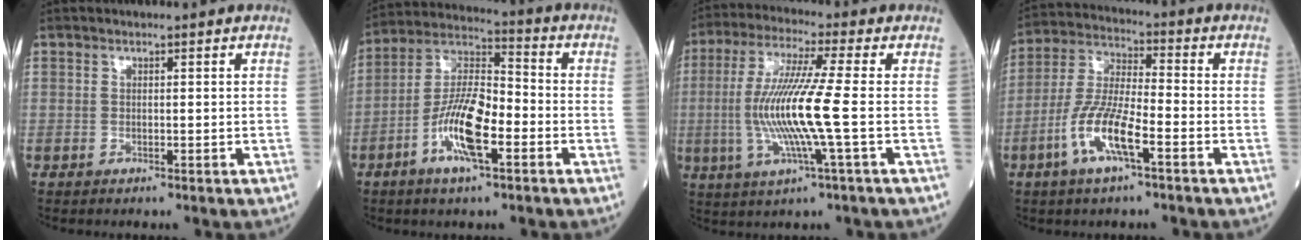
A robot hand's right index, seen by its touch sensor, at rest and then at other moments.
{"total": 12.1, "force": [-4.5, 3.2, 10.7], "torque": [-0.213, 0.005, -0.086]}
{"total": 11.8, "force": [-1.4, -0.5, 11.8], "torque": [-0.246, -0.003, -0.034]}
{"total": 10.2, "force": [-4.4, 1.8, 9.0], "torque": [-0.188, -0.002, -0.087]}